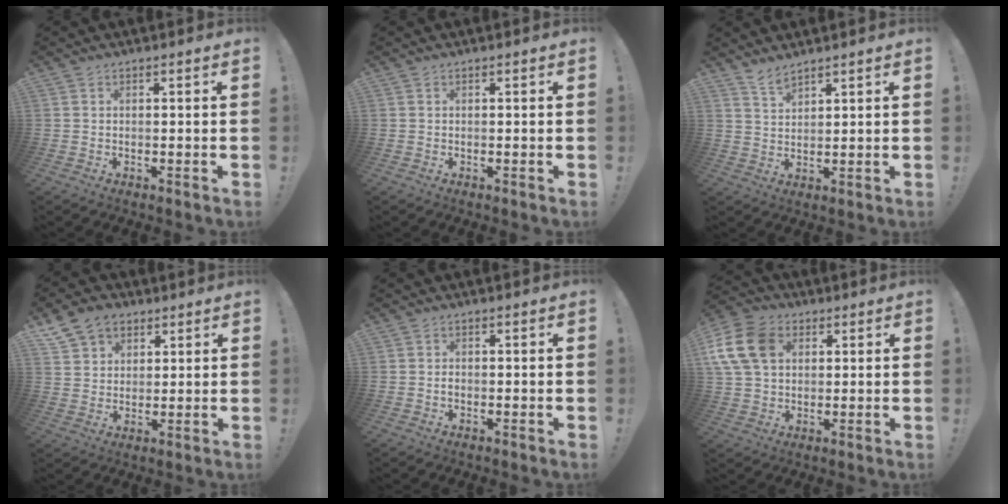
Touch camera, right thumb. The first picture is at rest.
{"total": 0.0}
{"total": 3.7, "force": [3.3, 1.0, 1.3], "torque": [-0.019, -0.025, 0.059]}
{"total": 9.8, "force": [5.6, 7.3, 3.3], "torque": [-0.051, -0.025, 0.113]}
{"total": 1.0, "force": [-0.6, 0.7, 0.4], "torque": [-0.014, 0.005, -0.009]}
{"total": 14.6, "force": [4.4, 10.9, 8.7], "torque": [-0.176, -0.010, 0.090]}